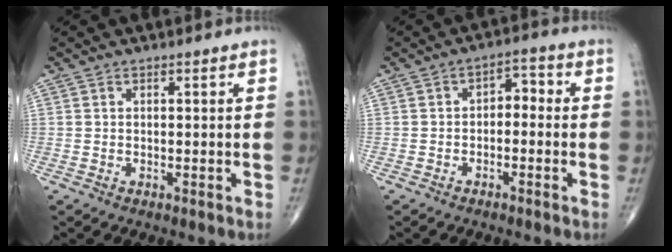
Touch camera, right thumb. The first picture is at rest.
{"total": 3.8, "force": [-0.7, 2.4, 2.9], "torque": [-0.026, 0.027, -0.022]}